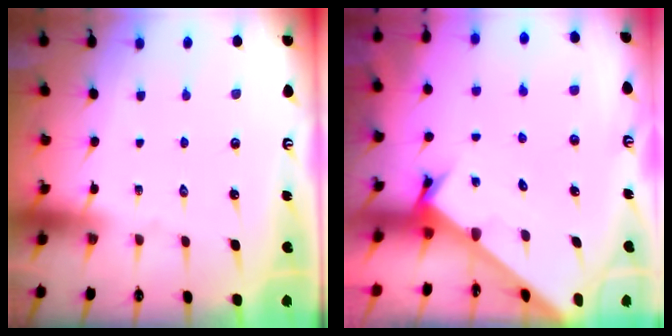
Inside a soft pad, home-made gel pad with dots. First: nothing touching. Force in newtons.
{"total": 2.4, "press": 2.4, "slide": 0.2}